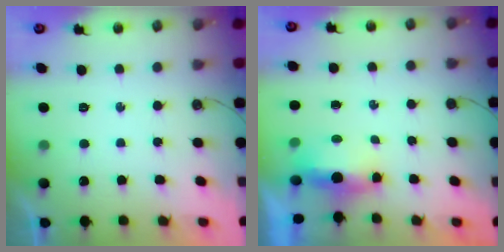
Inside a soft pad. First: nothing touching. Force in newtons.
{"total": 8.2, "press": 5.7, "slide": 5.8}